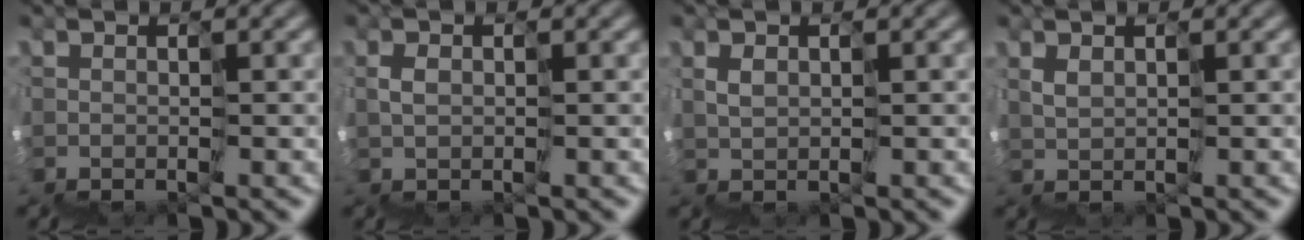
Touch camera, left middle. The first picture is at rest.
{"total": 0.7, "force": [0.1, 0.2, 0.6], "torque": [-0.014, 0.009, 0.002]}
{"total": 0.9, "force": [0.7, -0.3, 0.4], "torque": [-0.015, 0.013, 0.012]}
{"total": 1.2, "force": [1.1, -0.5, 0.1], "torque": [-0.011, 0.015, 0.021]}